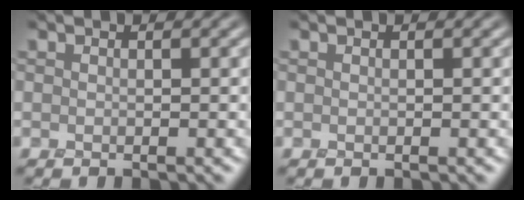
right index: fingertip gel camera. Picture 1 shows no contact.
{"total": 0.0}